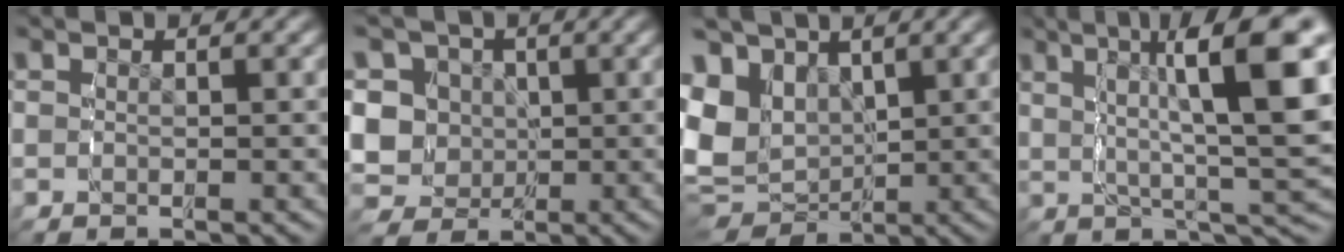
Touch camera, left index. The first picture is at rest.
{"total": 14.0, "force": [-0.3, 13.1, 5.0], "torque": [-0.144, -0.047, -0.005]}
{"total": 10.6, "force": [-0.1, 8.7, 6.1], "torque": [-0.144, -0.045, 0.019]}
{"total": 11.4, "force": [3.6, 2.7, 10.5], "torque": [-0.120, 0.023, 0.052]}